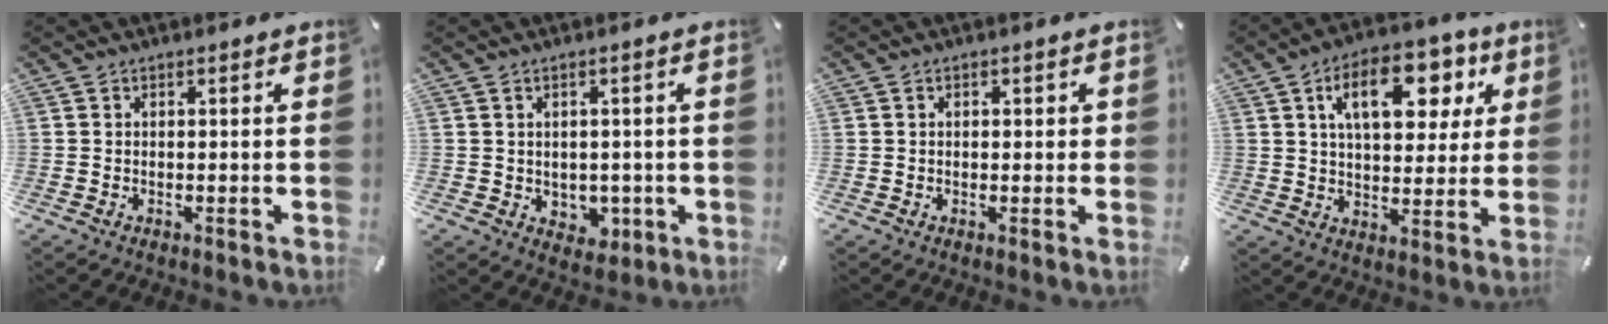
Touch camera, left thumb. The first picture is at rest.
{"total": 3.6, "force": [0.3, 3.4, 1.1], "torque": [0.000, -0.003, 0.003]}
{"total": 1.3, "force": [0.1, 0.9, 0.9], "torque": [-0.018, 0.006, 0.000]}
{"total": 15.1, "force": [6.2, 8.8, 10.6], "torque": [-0.152, -0.011, 0.101]}